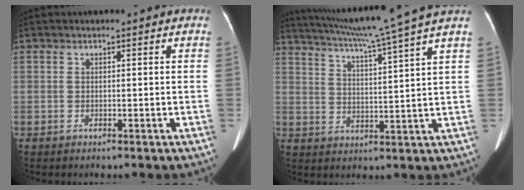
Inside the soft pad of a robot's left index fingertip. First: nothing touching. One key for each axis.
{"total": 14.0, "fx": 11.7, "fy": -3.1, "fz": 6.9, "tx": -0.124, "ty": -0.017, "tz": 0.172}